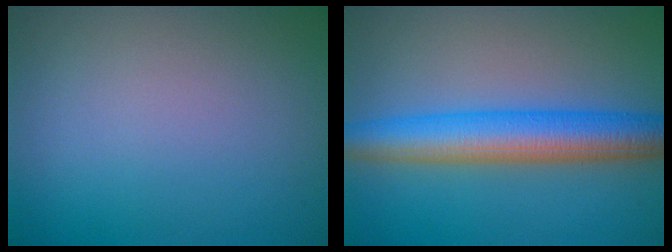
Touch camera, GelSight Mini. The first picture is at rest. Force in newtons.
{"total": 6.8, "press": 6.8, "slide": 0.1}